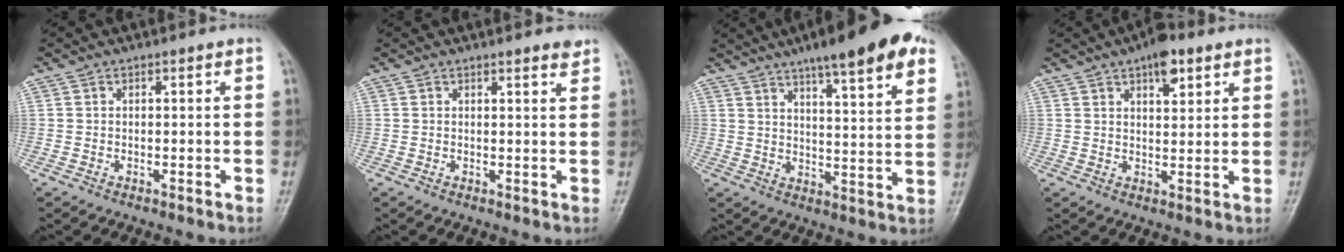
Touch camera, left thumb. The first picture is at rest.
{"total": 2.2, "force": [1.9, 0.4, 0.8], "torque": [-0.007, -0.012, 0.022]}
{"total": 17.5, "force": [11.2, 3.5, 12.9], "torque": [-0.163, -0.032, 0.155]}
{"total": 6.8, "force": [3.9, 2.9, 4.7], "torque": [-0.050, -0.016, 0.054]}